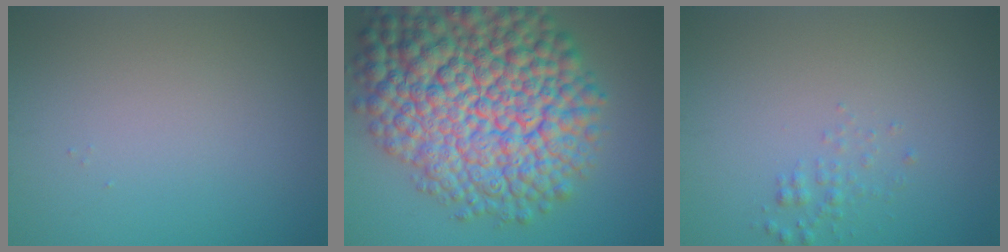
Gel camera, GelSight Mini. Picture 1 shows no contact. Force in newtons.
{"total": 16.1, "press": 16.1, "slide": 0.6}
{"total": 1.1, "press": 1.1, "slide": 0.0}